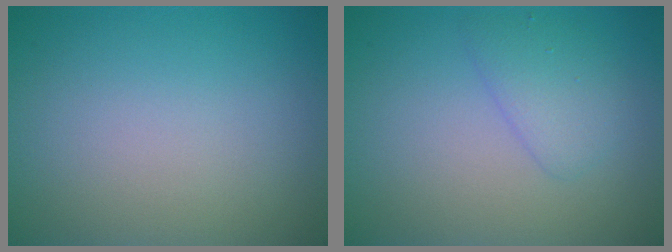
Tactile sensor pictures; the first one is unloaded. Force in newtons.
{"total": 2.2, "press": 2.2, "slide": 0.1}